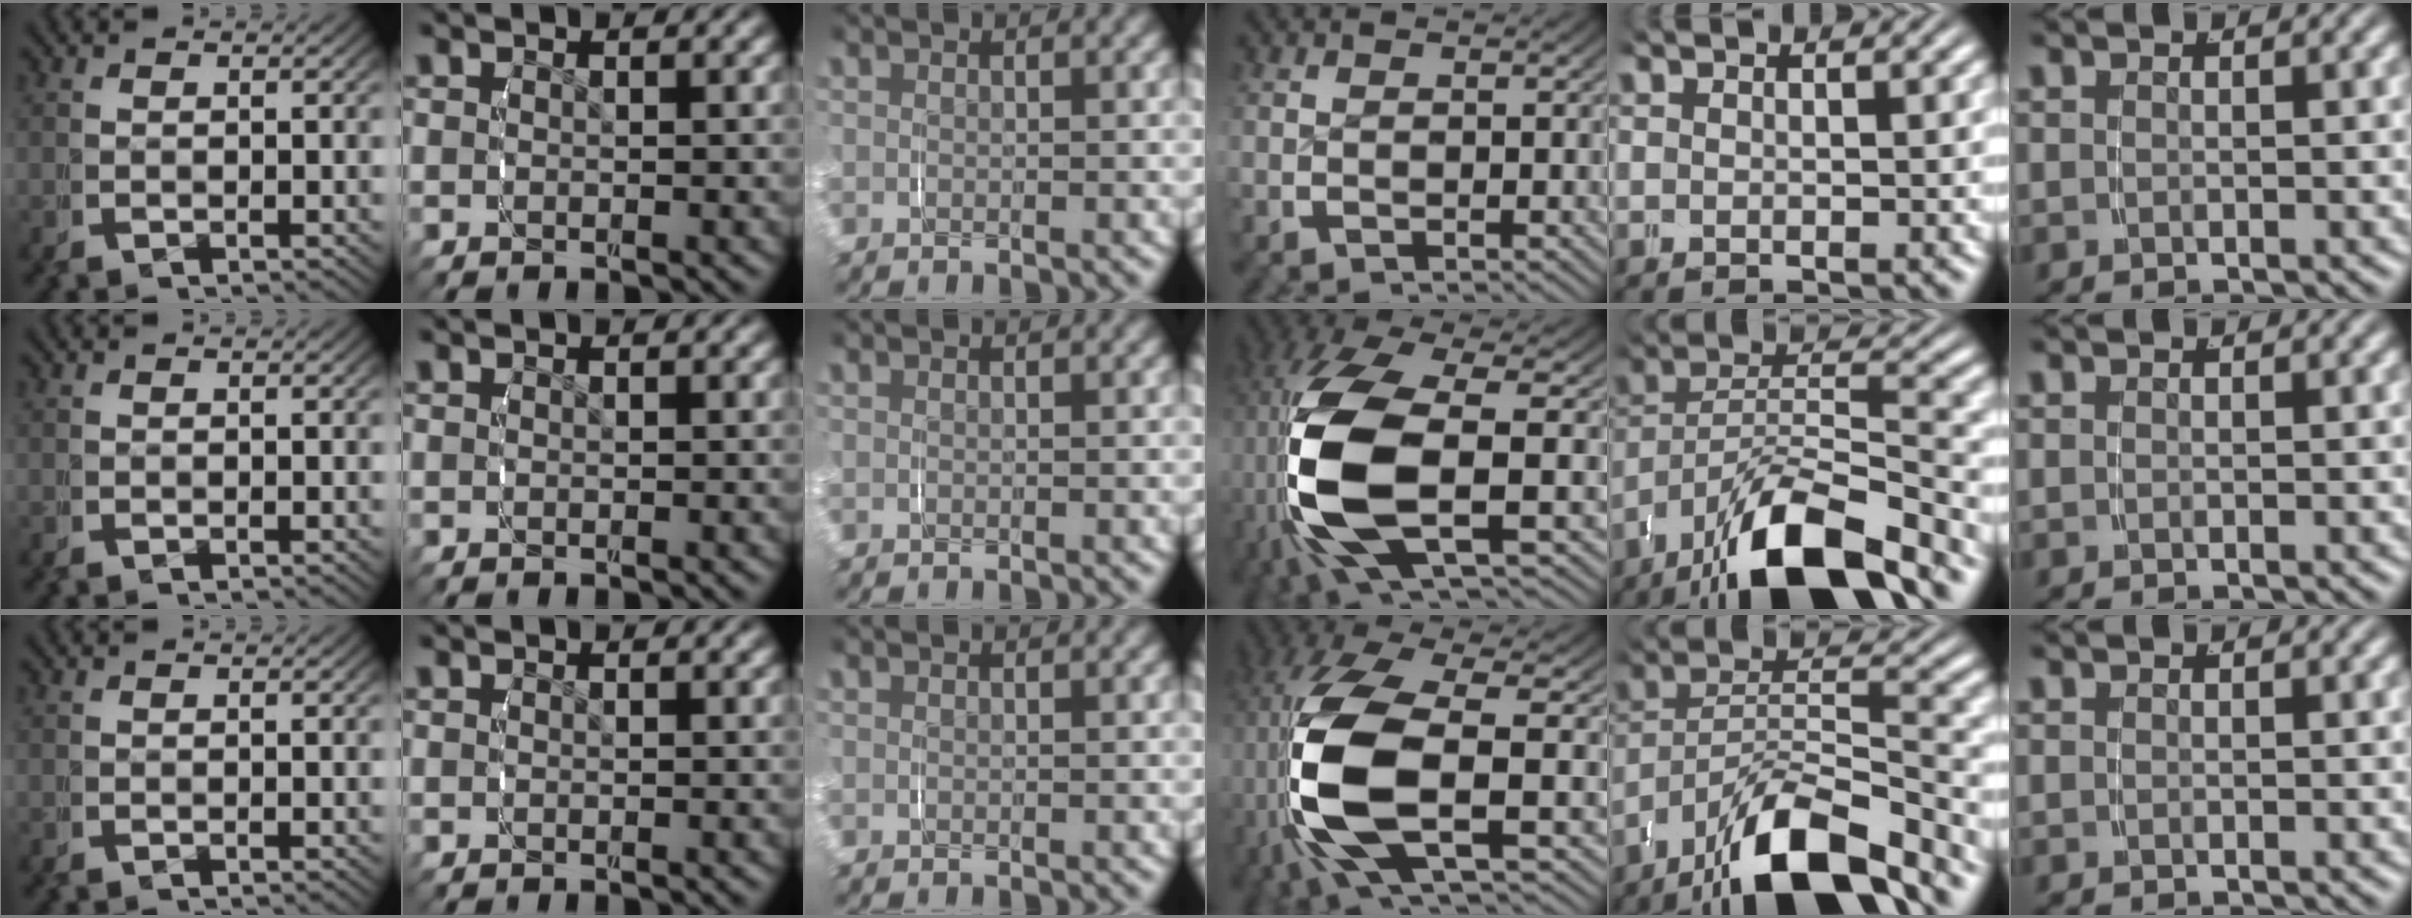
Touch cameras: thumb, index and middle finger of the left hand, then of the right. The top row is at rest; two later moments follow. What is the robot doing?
{"motion": "grasp_and_lifting", "object": "fork"}